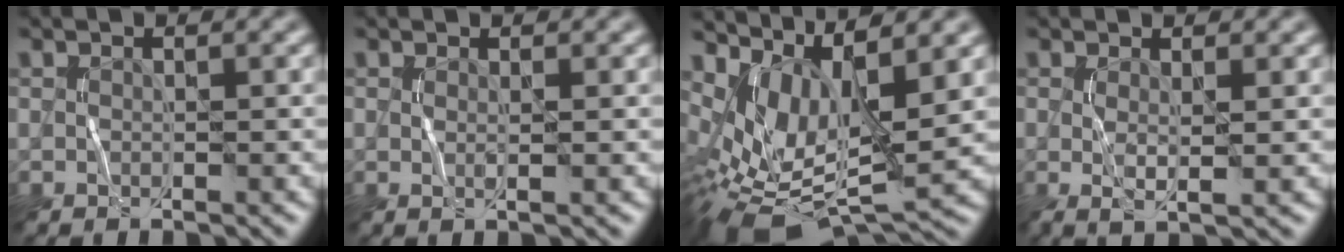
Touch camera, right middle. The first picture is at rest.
{"total": 0.7, "force": [0.3, 0.1, 0.6], "torque": [-0.012, -0.004, 0.004]}
{"total": 8.1, "force": [1.6, 3.7, 7.0], "torque": [-0.143, -0.017, 0.044]}
{"total": 1.9, "force": [0.5, 0.4, 1.7], "torque": [-0.033, -0.006, 0.010]}